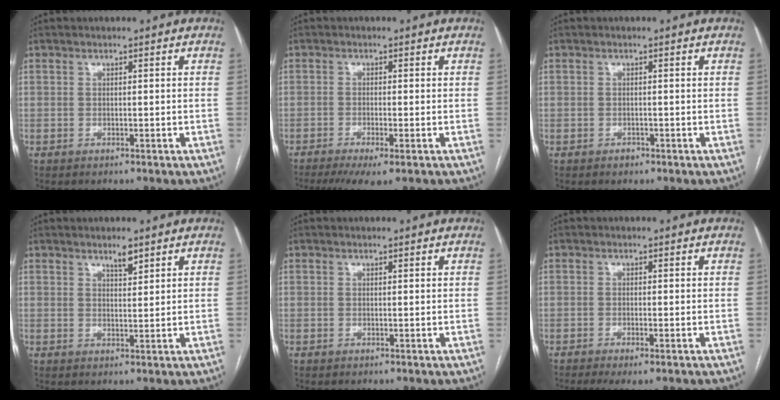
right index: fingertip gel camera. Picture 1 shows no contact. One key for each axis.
{"total": 5.4, "fx": -3.5, "fy": 0.4, "fz": 4.1, "tx": -0.064, "ty": -0.013, "tz": -0.057}
{"total": 0.8, "fx": -0.5, "fy": 0.6, "fz": 0.1, "tx": 0.000, "ty": 0.002, "tz": -0.009}
{"total": 2.3, "fx": 1.8, "fy": 0.5, "fz": 1.4, "tx": -0.029, "ty": -0.002, "tz": 0.033}
{"total": 0.0}
{"total": 3.4, "fx": -2.2, "fy": 0.3, "fz": 2.5, "tx": -0.040, "ty": -0.009, "tz": -0.036}